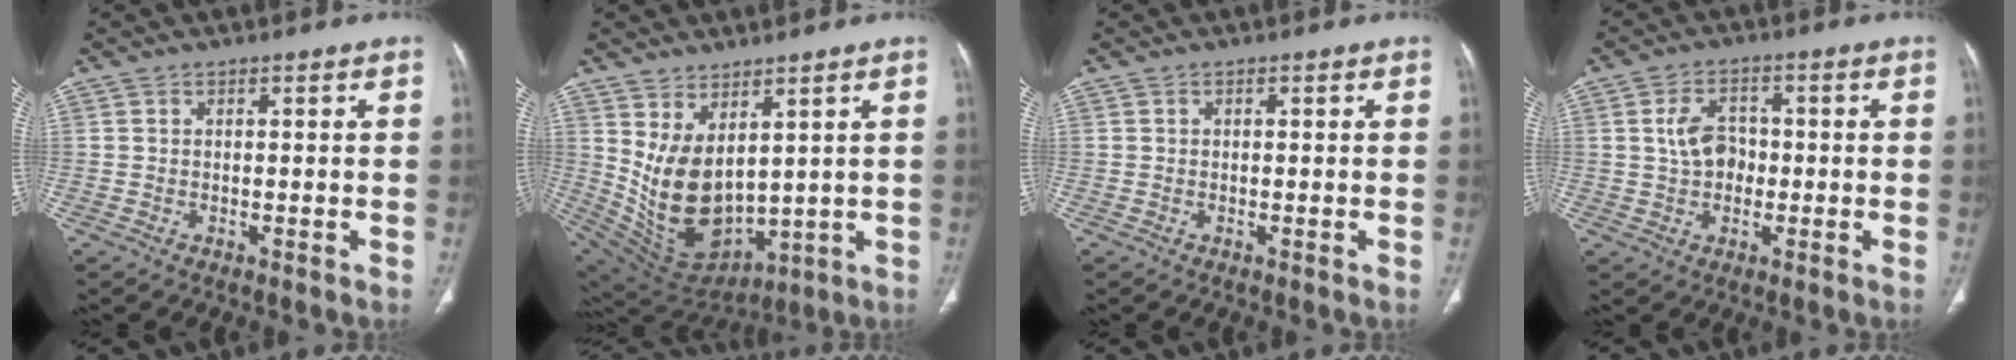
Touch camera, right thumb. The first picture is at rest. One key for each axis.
{"total": 13.7, "fx": 3.7, "fy": 7.8, "fz": 10.6, "tx": -0.174, "ty": -0.035, "tz": 0.109}
{"total": 0.0}
{"total": 6.2, "fx": 0.1, "fy": 4.6, "fz": 4.2, "tx": -0.061, "ty": 0.011, "tz": -0.001}